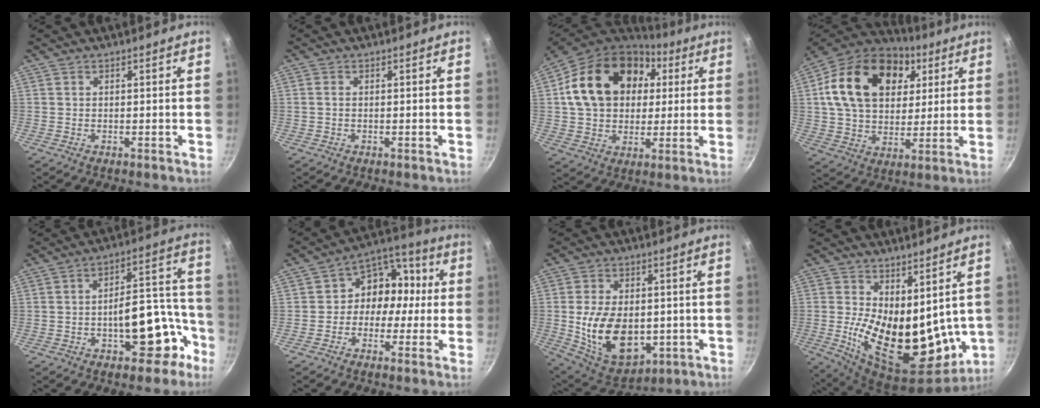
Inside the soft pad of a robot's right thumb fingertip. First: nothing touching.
{"total": 0.9, "force": [-0.1, 0.6, 0.6], "torque": [-0.013, 0.003, -0.002]}
{"total": 22.3, "force": [5.4, 16.5, 14.0], "torque": [-0.228, 0.020, 0.088]}
{"total": 24.1, "force": [7.6, 16.7, 15.6], "torque": [-0.251, 0.003, 0.121]}
{"total": 15.1, "force": [-6.3, 7.8, 11.2], "torque": [-0.087, 0.084, -0.079]}
{"total": 10.8, "force": [-0.6, 9.0, 6.0], "torque": [-0.033, 0.040, -0.031]}
{"total": 17.3, "force": [-1.8, 11.4, 12.9], "torque": [-0.196, -0.008, -0.007]}
{"total": 19.9, "force": [1.7, 10.9, 16.6], "torque": [-0.241, -0.049, 0.052]}